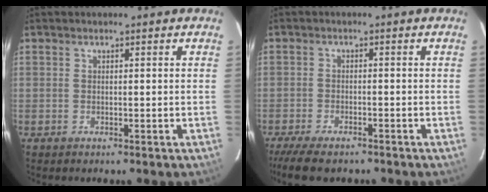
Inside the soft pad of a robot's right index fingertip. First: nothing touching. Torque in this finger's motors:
{"motor_torque": [0.86, -0.74, 0.38, 0.08]}